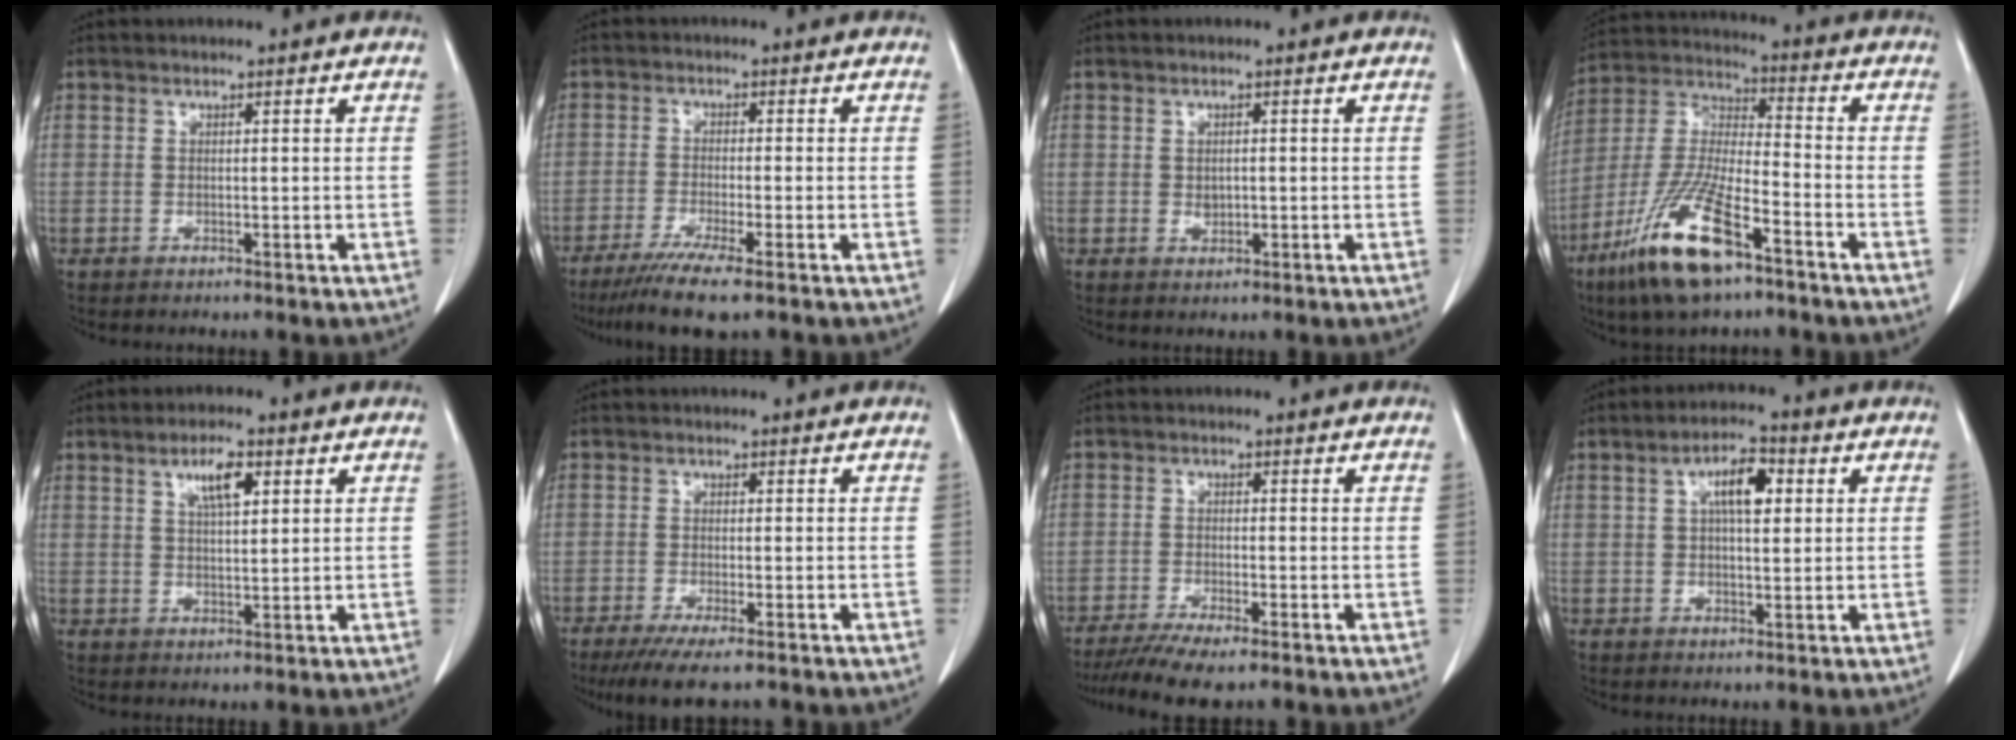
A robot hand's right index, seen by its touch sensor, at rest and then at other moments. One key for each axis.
{"total": 7.2, "fx": -5.0, "fy": -0.3, "fz": 5.1, "tx": -0.086, "ty": -0.019, "tz": -0.084}
{"total": 1.4, "fx": 0.0, "fy": 0.9, "fz": 1.1, "tx": -0.018, "ty": -0.002, "tz": 0.003}
{"total": 15.9, "fx": -9.2, "fy": 3.2, "fz": 12.5, "tx": -0.269, "ty": -0.031, "tz": -0.170}
{"total": 4.9, "fx": 2.3, "fy": 1.3, "fz": 4.2, "tx": -0.078, "ty": 0.003, "tz": 0.042}
{"total": 6.9, "fx": -5.1, "fy": 0.7, "fz": 4.5, "tx": -0.067, "ty": -0.017, "tz": -0.078}
{"total": 7.0, "fx": -5.5, "fy": 0.5, "fz": 4.4, "tx": -0.069, "ty": -0.016, "tz": -0.089}
{"total": 6.0, "fx": 1.7, "fy": 2.1, "fz": 5.4, "tx": -0.094, "ty": 0.013, "tz": 0.027}